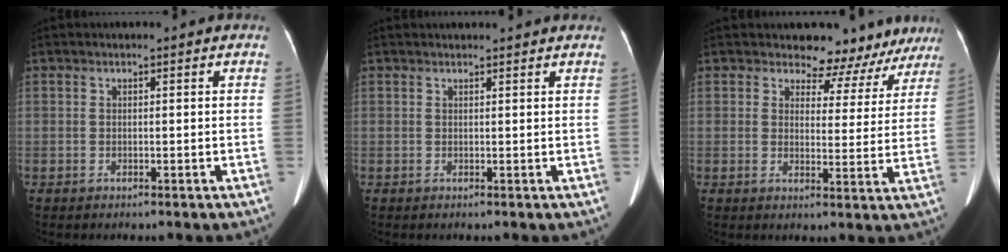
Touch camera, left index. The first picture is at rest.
{"total": 4.3, "force": [4.2, 0.2, 1.0], "torque": [-0.014, 0.027, 0.048]}
{"total": 9.2, "force": [8.5, 3.6, -0.2], "torque": [0.032, -0.011, 0.076]}